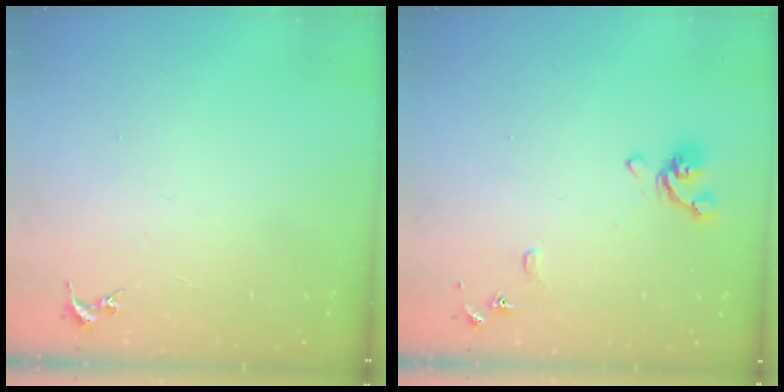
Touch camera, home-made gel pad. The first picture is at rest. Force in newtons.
{"total": 9.9, "press": 9.8, "slide": 1.3}